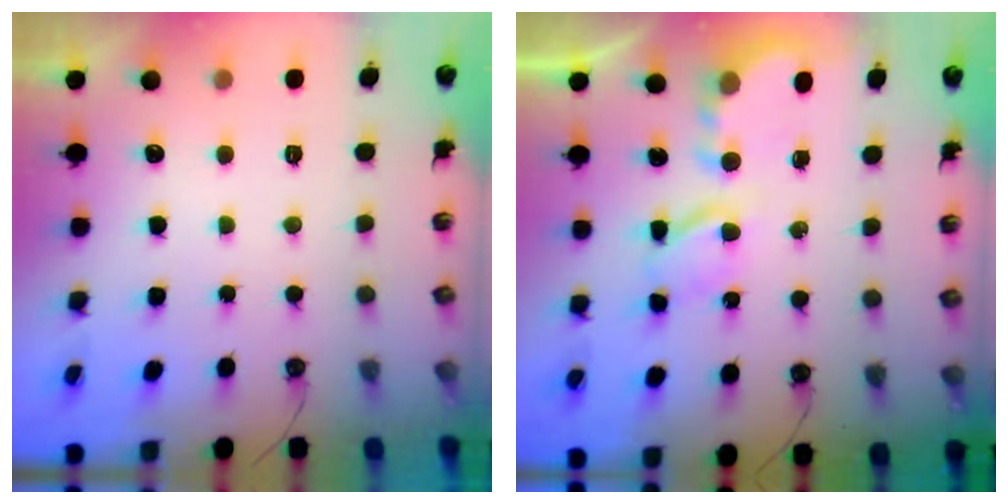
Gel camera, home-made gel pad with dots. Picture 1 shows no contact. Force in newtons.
{"total": 5.7, "press": 5.7, "slide": 0.2}